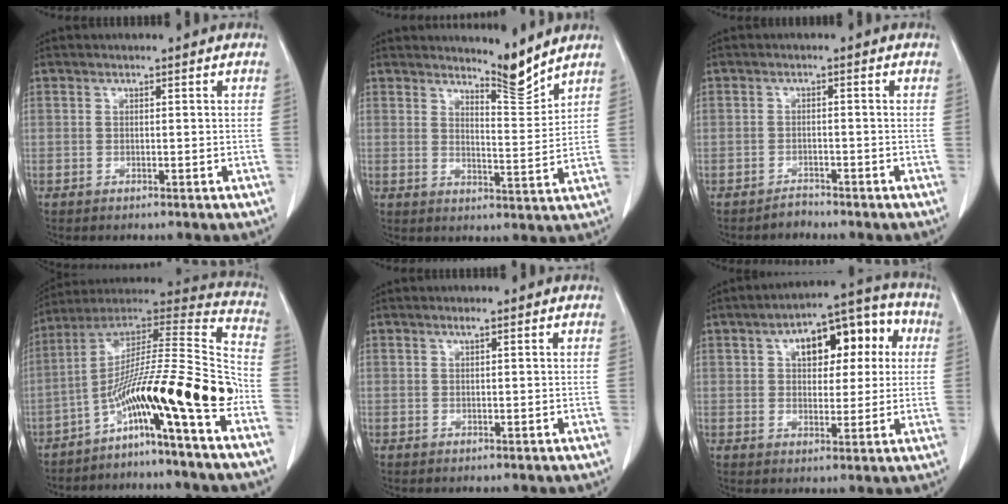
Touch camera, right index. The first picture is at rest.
{"total": 4.8, "force": [4.8, -0.4, 0.9], "torque": [-0.017, -0.030, 0.076]}
{"total": 1.5, "force": [-1.3, 0.5, -0.3], "torque": [0.011, 0.000, -0.022]}
{"total": 17.9, "force": [-8.4, -0.8, 15.8], "torque": [-0.265, 0.022, -0.146]}
{"total": 0.6, "force": [0.4, -0.1, 0.5], "torque": [-0.008, 0.004, 0.009]}
{"total": 12.2, "force": [3.5, 6.1, 10.0], "torque": [-0.129, 0.049, 0.053]}